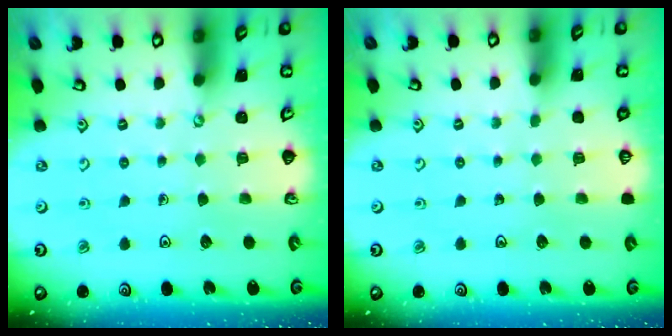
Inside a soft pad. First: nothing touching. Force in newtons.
{"total": 0.0}